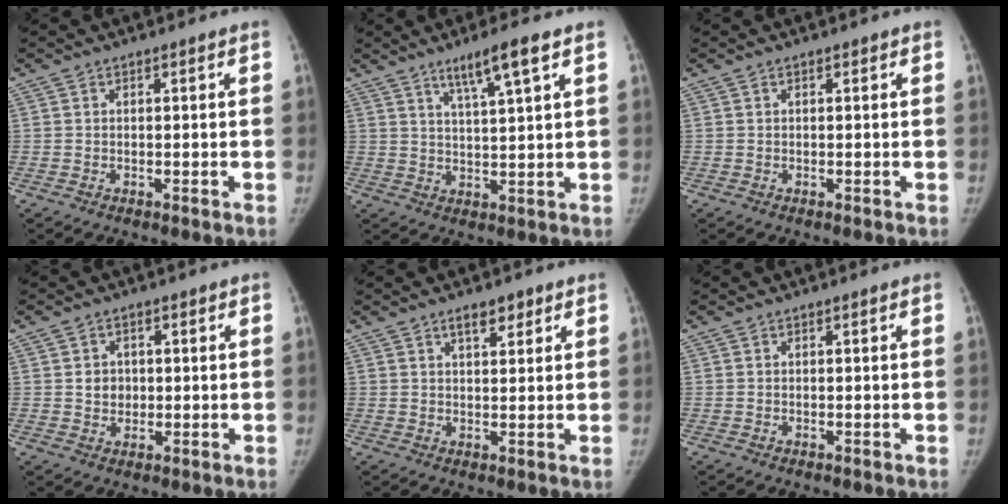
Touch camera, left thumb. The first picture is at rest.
{"total": 7.0, "force": [4.3, 0.1, 5.5], "torque": [-0.102, -0.021, 0.078]}
{"total": 0.0}
{"total": 3.5, "force": [0.4, 3.1, 1.5], "torque": [-0.004, 0.000, 0.009]}
{"total": 3.9, "force": [2.5, 1.7, 2.5], "torque": [-0.024, -0.013, 0.038]}
{"total": 0.0}